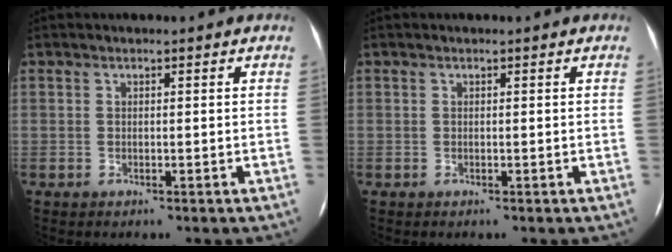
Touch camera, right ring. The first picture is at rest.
{"total": 0.0}